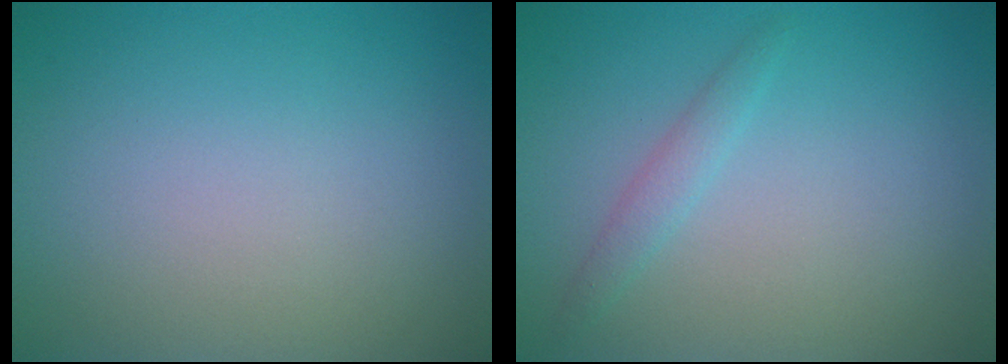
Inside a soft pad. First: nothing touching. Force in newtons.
{"total": 1.3, "press": 1.3, "slide": 0.1}